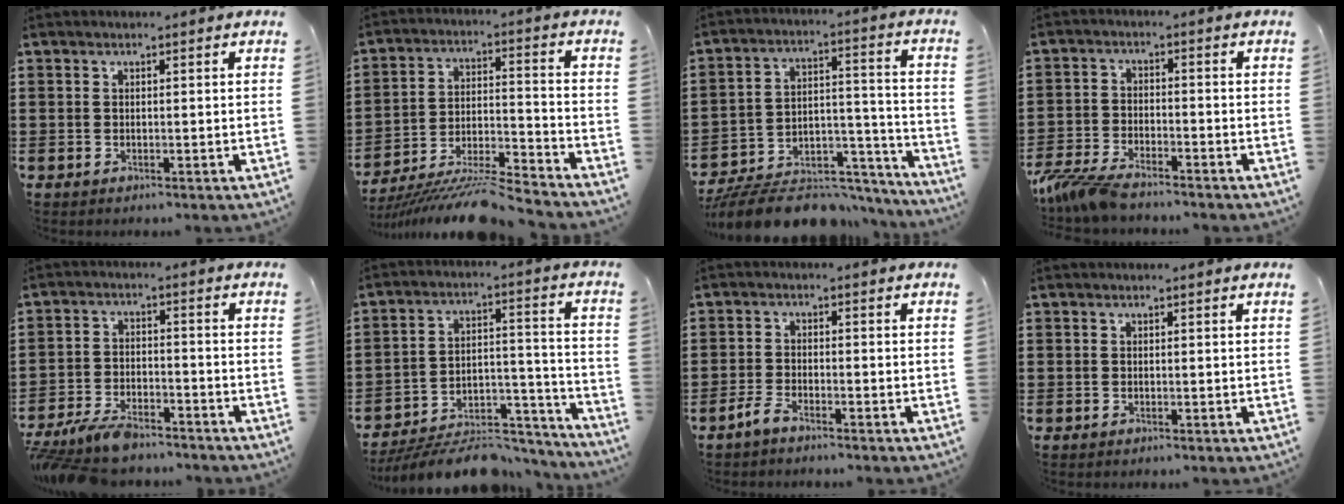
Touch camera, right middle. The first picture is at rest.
{"total": 9.5, "force": [-9.0, 0.2, 3.1], "torque": [-0.042, 0.015, -0.173]}
{"total": 9.9, "force": [-8.8, 2.7, 3.6], "torque": [-0.050, 0.028, -0.165]}
{"total": 5.6, "force": [-5.1, 0.8, 2.3], "torque": [-0.071, -0.011, -0.104]}
{"total": 6.4, "force": [-5.7, 1.6, 2.4], "torque": [-0.061, 0.003, -0.114]}
{"total": 8.4, "force": [-7.7, 2.1, 2.5], "torque": [-0.023, 0.029, -0.143]}
{"total": 2.8, "force": [-2.3, 0.5, 1.6], "torque": [-0.049, -0.004, -0.050]}
{"total": 0.0}